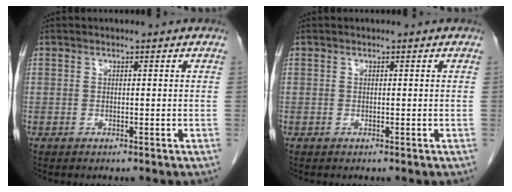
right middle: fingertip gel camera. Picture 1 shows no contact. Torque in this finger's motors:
{"motor_torque": [-0.12, 0.11, -0.01, 0.00]}